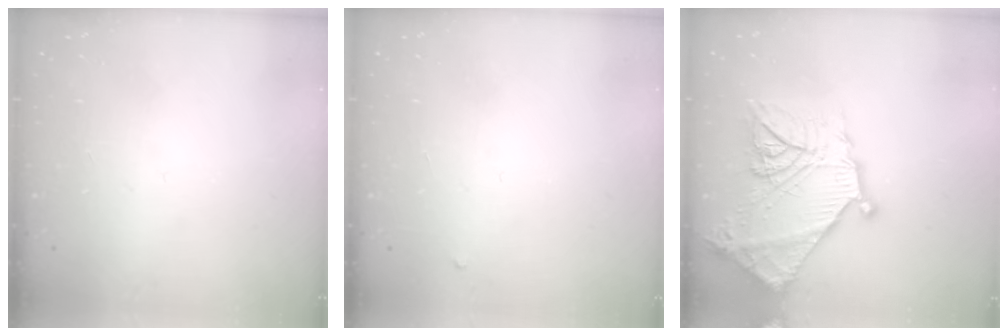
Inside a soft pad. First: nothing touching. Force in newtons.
{"total": 2.3, "press": 2.3, "slide": 0.3}
{"total": 23.5, "press": 23.4, "slide": 1.6}